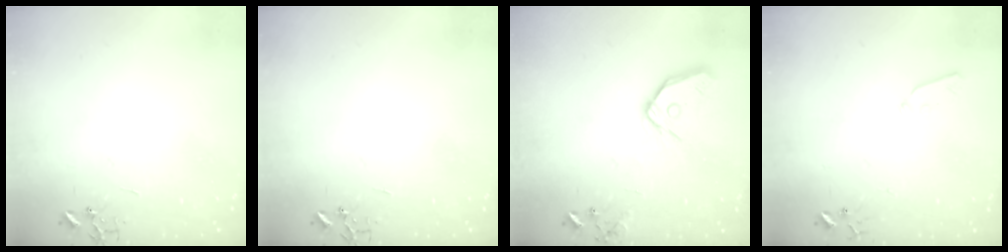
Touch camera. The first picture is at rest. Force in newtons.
{"total": 0.0}
{"total": 13.4, "press": 13.2, "slide": 1.8}
{"total": 5.4, "press": 5.4, "slide": 0.8}